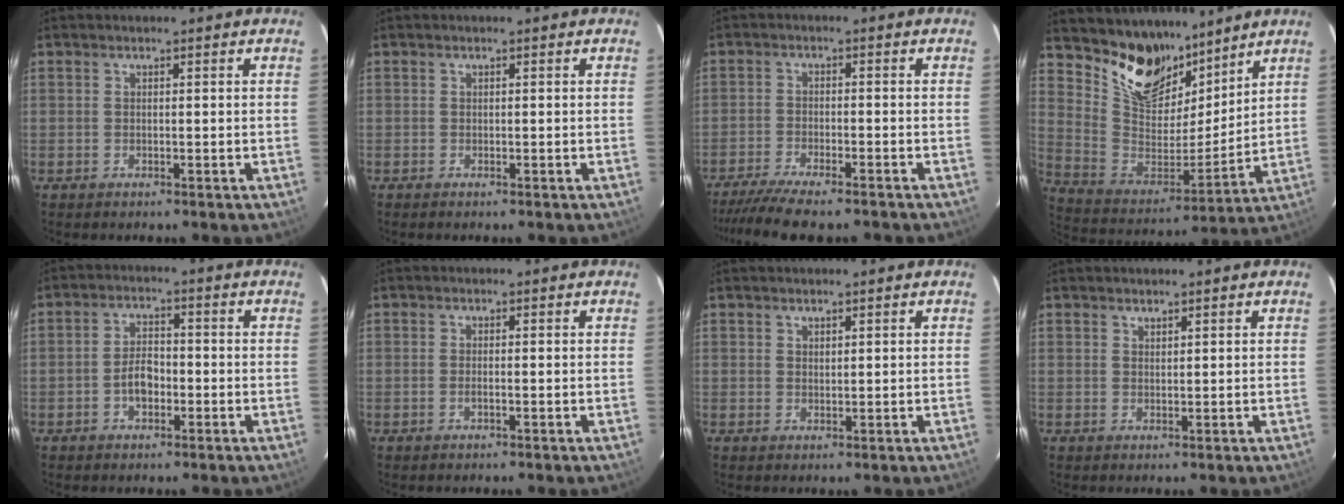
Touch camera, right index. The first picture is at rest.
{"total": 0.0}
{"total": 11.3, "force": [-9.7, 1.9, 5.6], "torque": [-0.129, -0.028, -0.162]}
{"total": 16.2, "force": [12.2, 8.4, 6.6], "torque": [-0.148, -0.005, 0.233]}
{"total": 4.5, "force": [-1.7, 2.7, 3.1], "torque": [-0.063, 0.008, -0.027]}
{"total": 1.0, "force": [-0.4, 0.2, 0.8], "torque": [-0.018, -0.001, -0.007]}
{"total": 1.1, "force": [0.9, 0.6, 0.3], "torque": [-0.003, 0.001, 0.016]}
{"total": 1.0, "force": [0.9, 0.3, 0.1], "torque": [-0.004, 0.001, 0.018]}